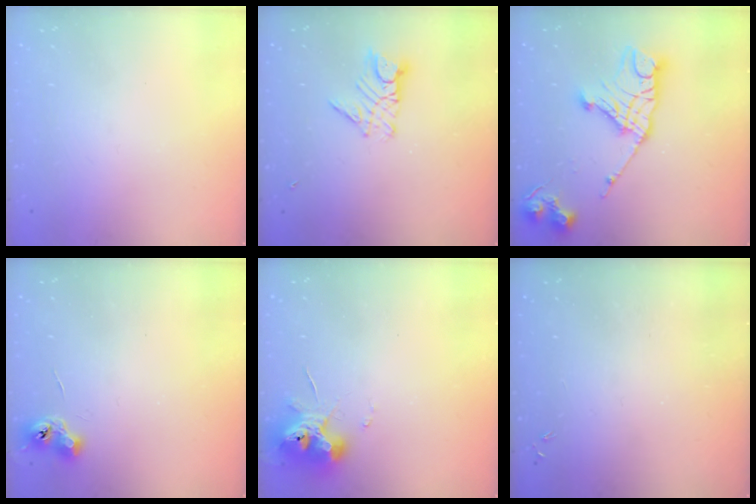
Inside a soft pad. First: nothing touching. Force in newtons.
{"total": 9.3, "press": 9.3, "slide": 0.8}
{"total": 15.9, "press": 15.9, "slide": 1.7}
{"total": 6.5, "press": 6.4, "slide": 0.9}
{"total": 12.5, "press": 12.4, "slide": 2.0}
{"total": 0.0}